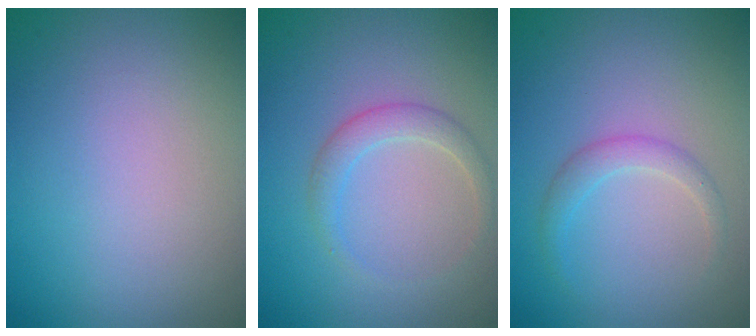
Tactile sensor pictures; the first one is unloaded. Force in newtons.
{"total": 1.9, "press": 1.9, "slide": 0.1}
{"total": 1.5, "press": 1.5, "slide": 0.0}